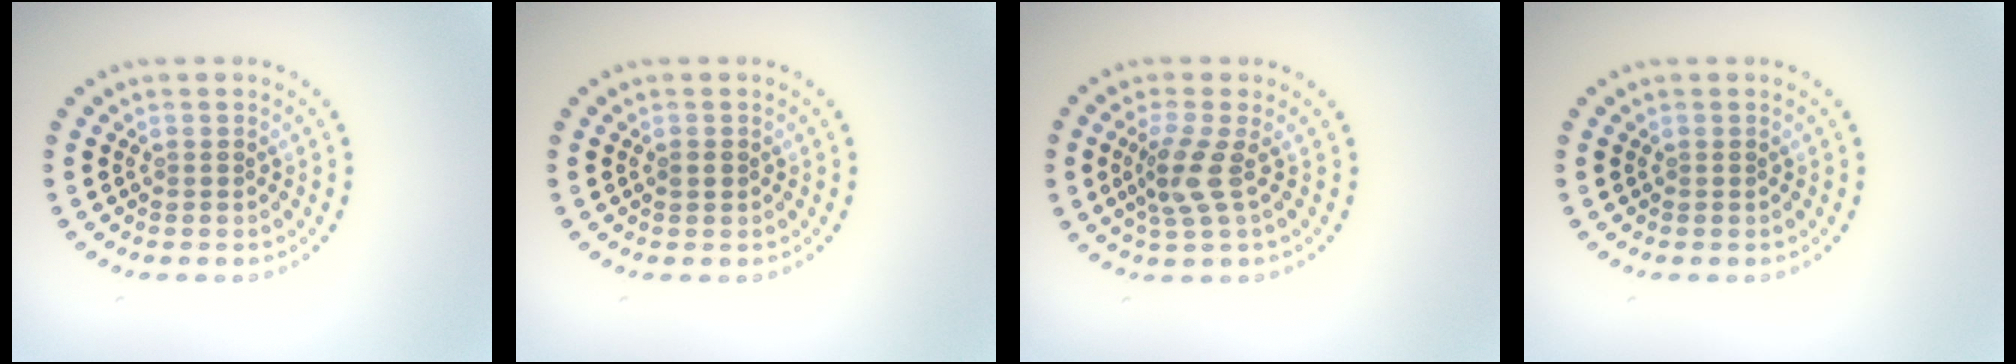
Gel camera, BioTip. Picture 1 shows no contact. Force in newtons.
{"total": 0.9, "press": 0.9, "slide": 0.2}
{"total": 2.7, "press": 2.0, "slide": 1.8}
{"total": 0.0}